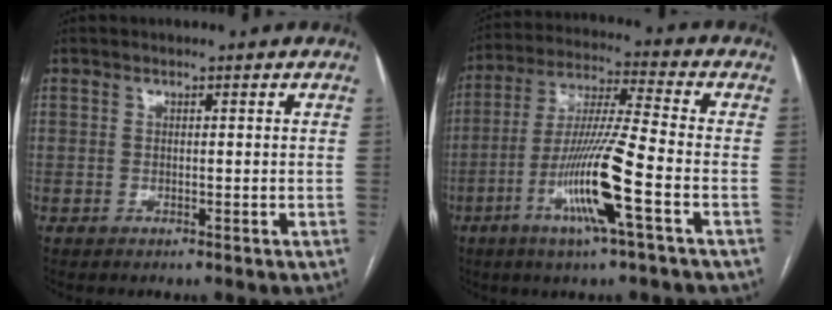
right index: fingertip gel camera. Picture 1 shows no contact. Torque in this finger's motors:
{"motor_torque": [1.93, -0.21, 1.05, 0.21]}